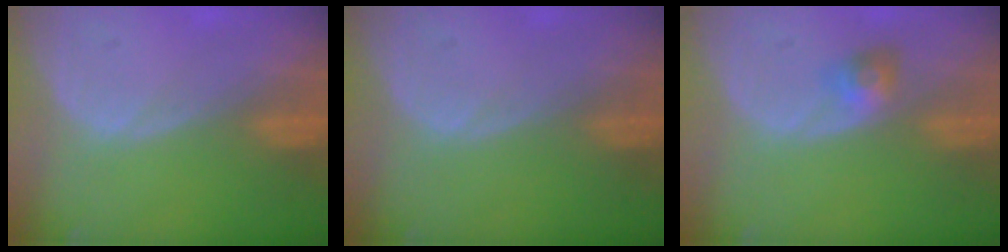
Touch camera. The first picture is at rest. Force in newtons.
{"total": 0.0}
{"total": 3.0, "press": 2.6, "slide": 1.3}